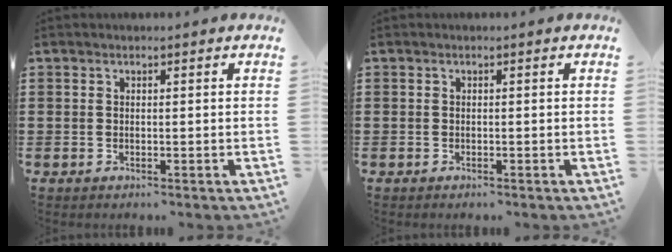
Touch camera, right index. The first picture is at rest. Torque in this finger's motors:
{"motor_torque": [0.02, 0.15, 0.01, -0.01]}